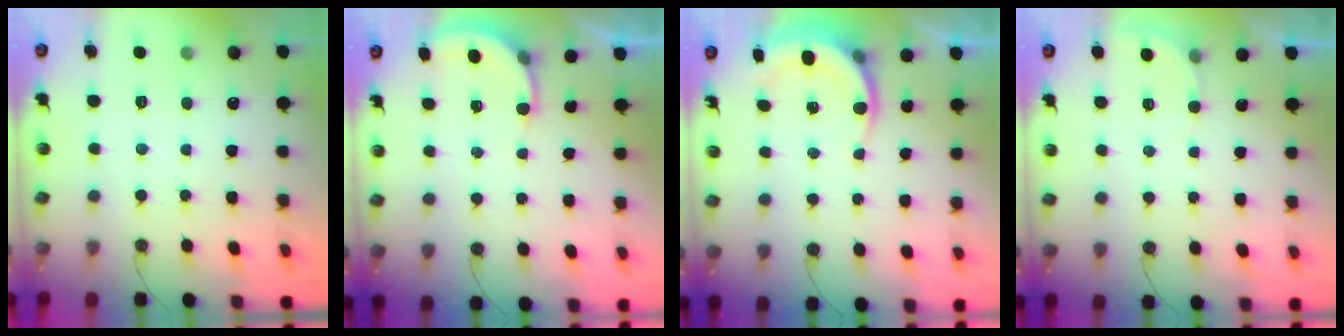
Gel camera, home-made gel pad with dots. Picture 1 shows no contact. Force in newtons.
{"total": 2.9, "press": 2.9, "slide": 0.2}
{"total": 5.7, "press": 5.6, "slide": 0.9}
{"total": 1.6, "press": 1.6, "slide": 0.0}